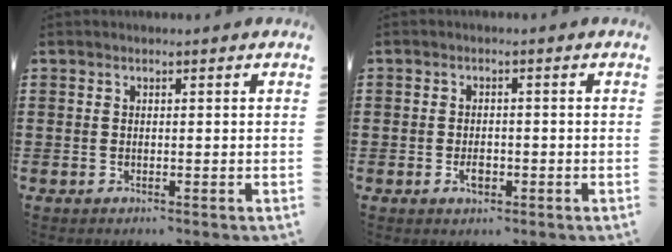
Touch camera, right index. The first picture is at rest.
{"total": 2.0, "force": [-0.8, 1.3, 1.4], "torque": [-0.026, 0.002, -0.014]}